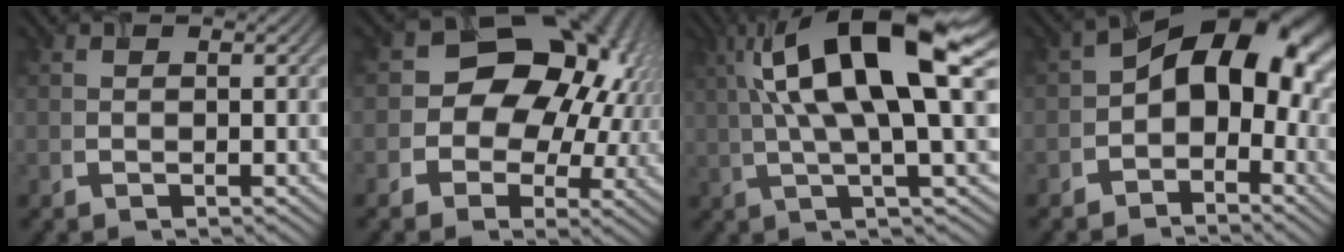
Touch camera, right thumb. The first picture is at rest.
{"total": 15.7, "force": [2.1, 12.3, 9.5], "torque": [-0.137, 0.017, 0.015]}
{"total": 14.4, "force": [3.7, 3.4, 13.5], "torque": [-0.246, 0.013, 0.066]}
{"total": 11.6, "force": [-0.9, 7.3, 9.0], "torque": [-0.114, 0.022, -0.037]}